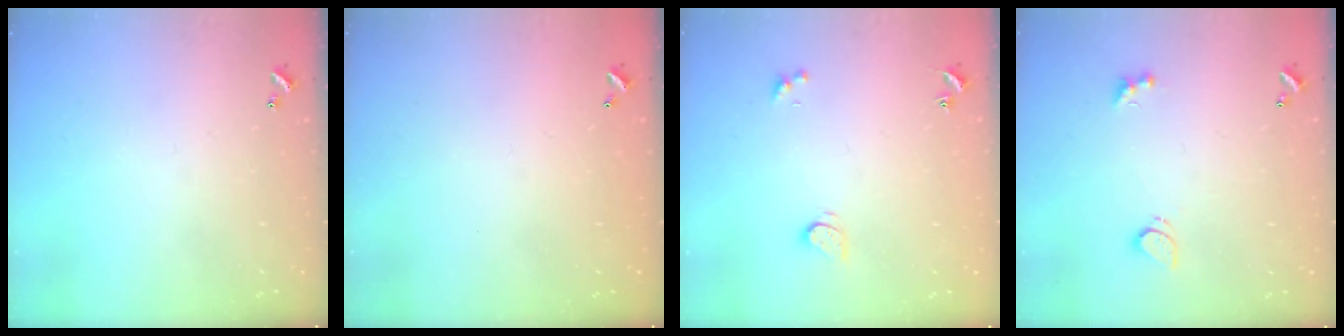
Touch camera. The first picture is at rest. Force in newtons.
{"total": 2.9, "press": 2.9, "slide": 0.1}
{"total": 1.4, "press": 1.4, "slide": 0.4}
{"total": 3.1, "press": 2.8, "slide": 1.3}